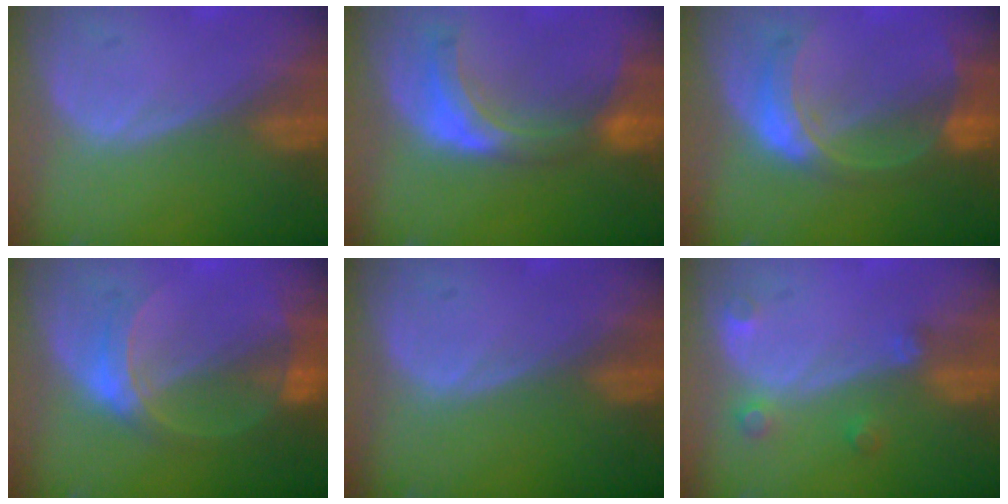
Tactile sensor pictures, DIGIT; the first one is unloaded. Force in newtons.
{"total": 7.5, "press": 6.8, "slide": 3.0}
{"total": 7.6, "press": 6.6, "slide": 3.7}
{"total": 6.8, "press": 5.9, "slide": 3.2}
{"total": 0.0}
{"total": 2.6, "press": 2.6, "slide": 0.5}